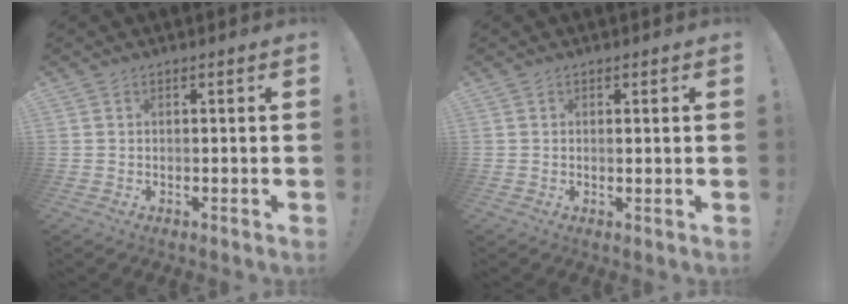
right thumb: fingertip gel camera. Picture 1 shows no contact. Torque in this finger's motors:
{"motor_torque": [-0.03, -0.17, -0.25, -0.03, -0.02]}